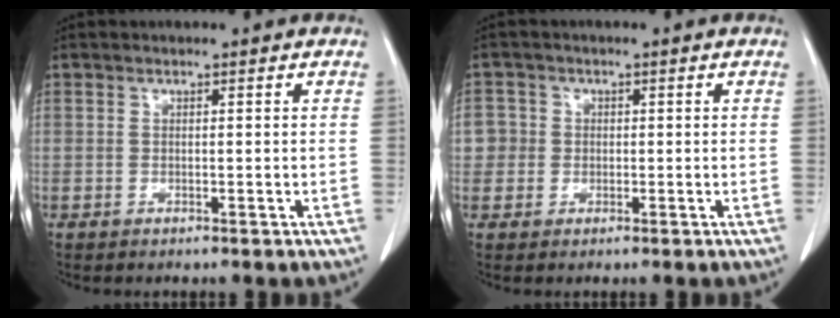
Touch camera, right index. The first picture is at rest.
{"total": 3.1, "force": [0.1, 3.1, 0.1], "torque": [0.015, 0.010, -0.001]}